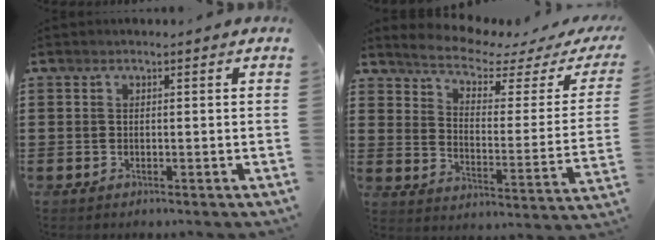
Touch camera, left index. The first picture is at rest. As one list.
[{"total": 4.8, "force": [4.2, 0.7, 2.2], "torque": [-0.060, -0.029, 0.064]}]